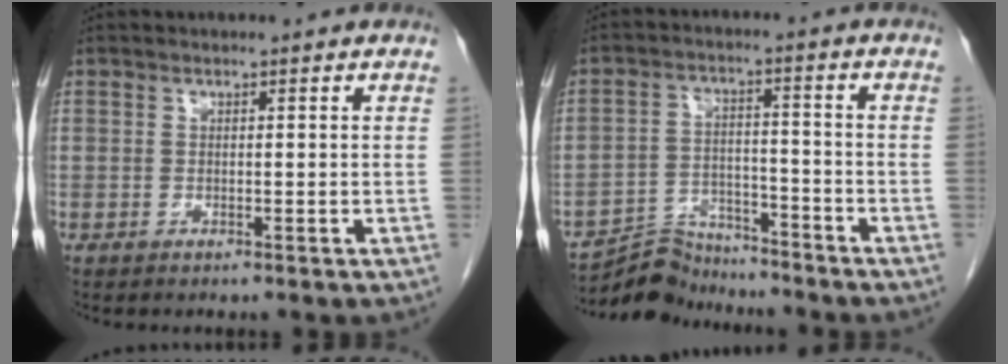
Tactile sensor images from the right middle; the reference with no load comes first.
{"total": 7.6, "force": [-7.4, 1.8, -0.4], "torque": [0.006, 0.010, -0.133]}